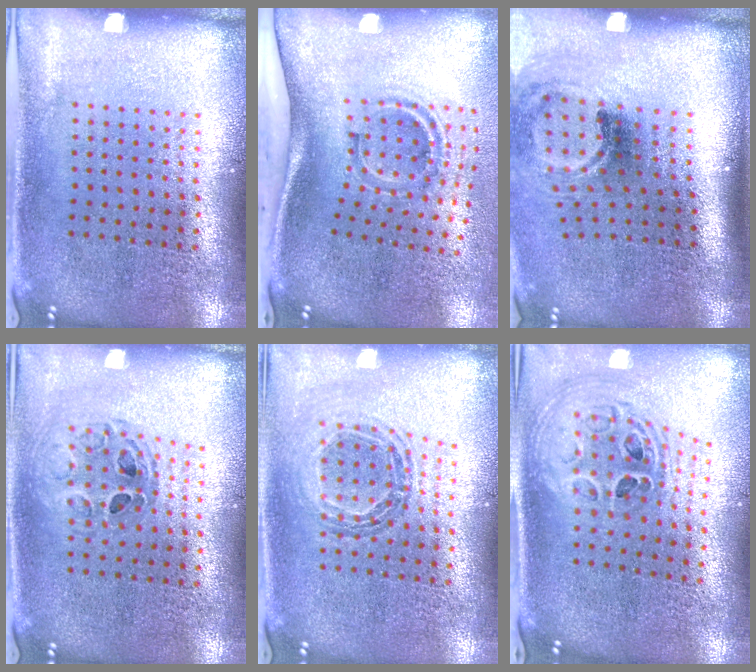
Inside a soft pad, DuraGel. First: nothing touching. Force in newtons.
{"total": 2.0, "press": 1.2, "slide": 1.7}
{"total": 2.0, "press": 1.3, "slide": 1.5}
{"total": 0.8, "press": 0.7, "slide": 0.2}
{"total": 0.9, "press": 0.9, "slide": 0.1}
{"total": 1.5, "press": 1.4, "slide": 0.7}